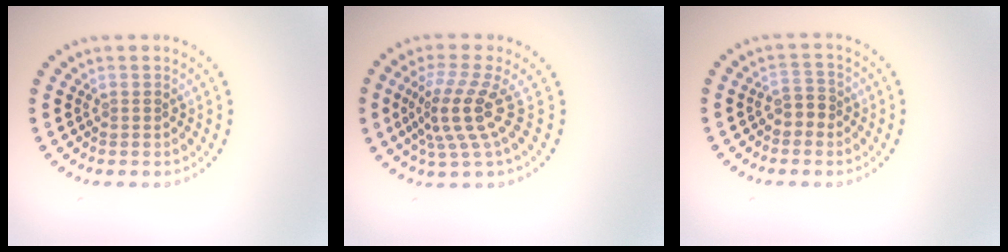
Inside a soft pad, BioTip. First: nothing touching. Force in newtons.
{"total": 4.1, "press": 2.9, "slide": 3.0}
{"total": 1.8, "press": 1.6, "slide": 0.8}